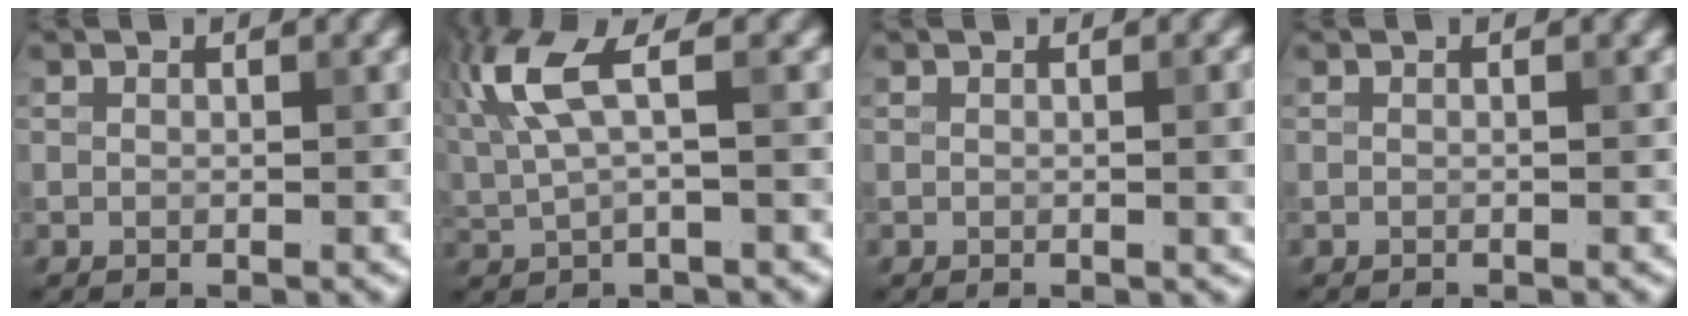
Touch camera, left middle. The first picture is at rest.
{"total": 5.6, "force": [2.1, 1.6, 5.0], "torque": [-0.121, 0.012, 0.044]}
{"total": 2.1, "force": [0.0, 0.6, 2.0], "torque": [-0.021, -0.002, -0.002]}
{"total": 0.0}